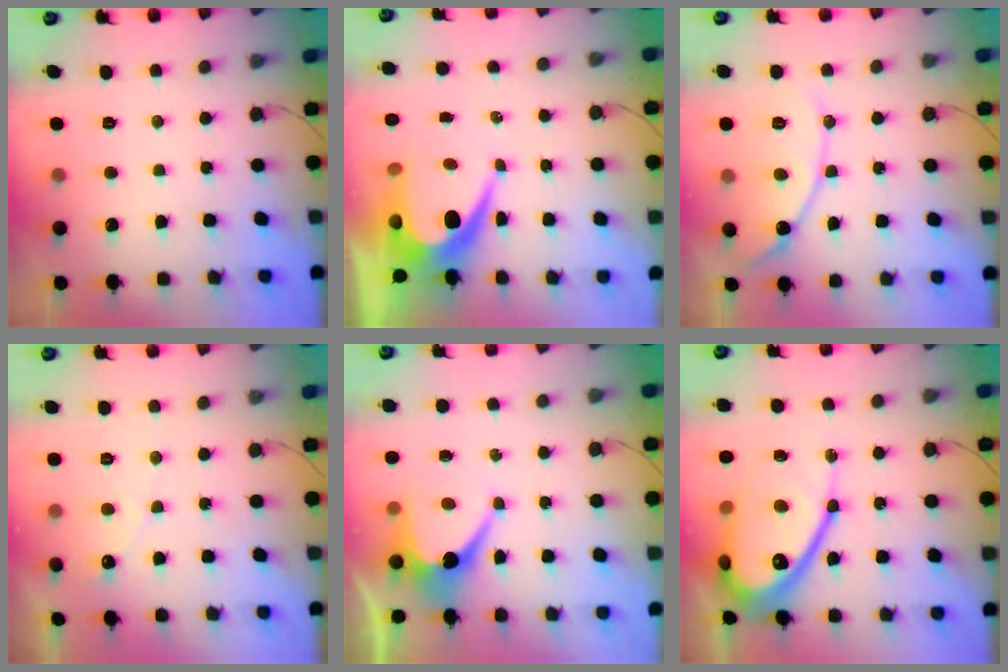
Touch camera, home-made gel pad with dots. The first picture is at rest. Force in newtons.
{"total": 9.9, "press": 9.8, "slide": 1.0}
{"total": 12.5, "press": 12.5, "slide": 0.6}
{"total": 2.5, "press": 2.5, "slide": 0.1}
{"total": 7.1, "press": 7.1, "slide": 0.6}
{"total": 19.5, "press": 19.5, "slide": 1.7}